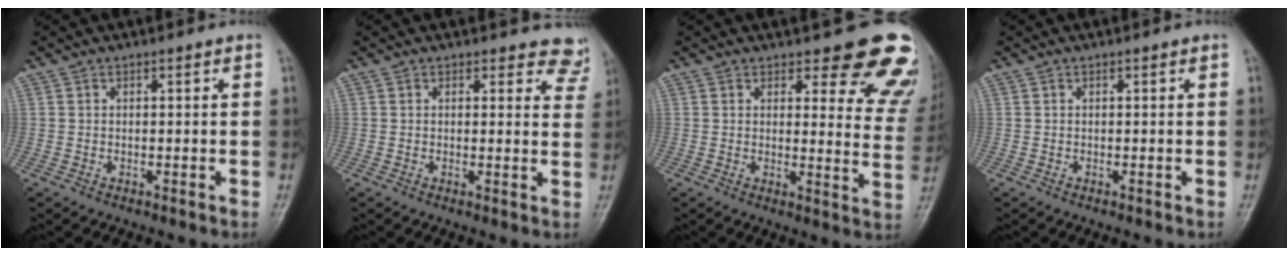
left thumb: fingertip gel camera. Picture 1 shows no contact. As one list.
[{"total": 6.2, "force": [5.6, 2.6, 0.4], "torque": [0.044, -0.028, 0.032]}, {"total": 14.8, "force": [11.4, 5.2, 7.9], "torque": [-0.034, -0.077, 0.109]}, {"total": 0.0}]